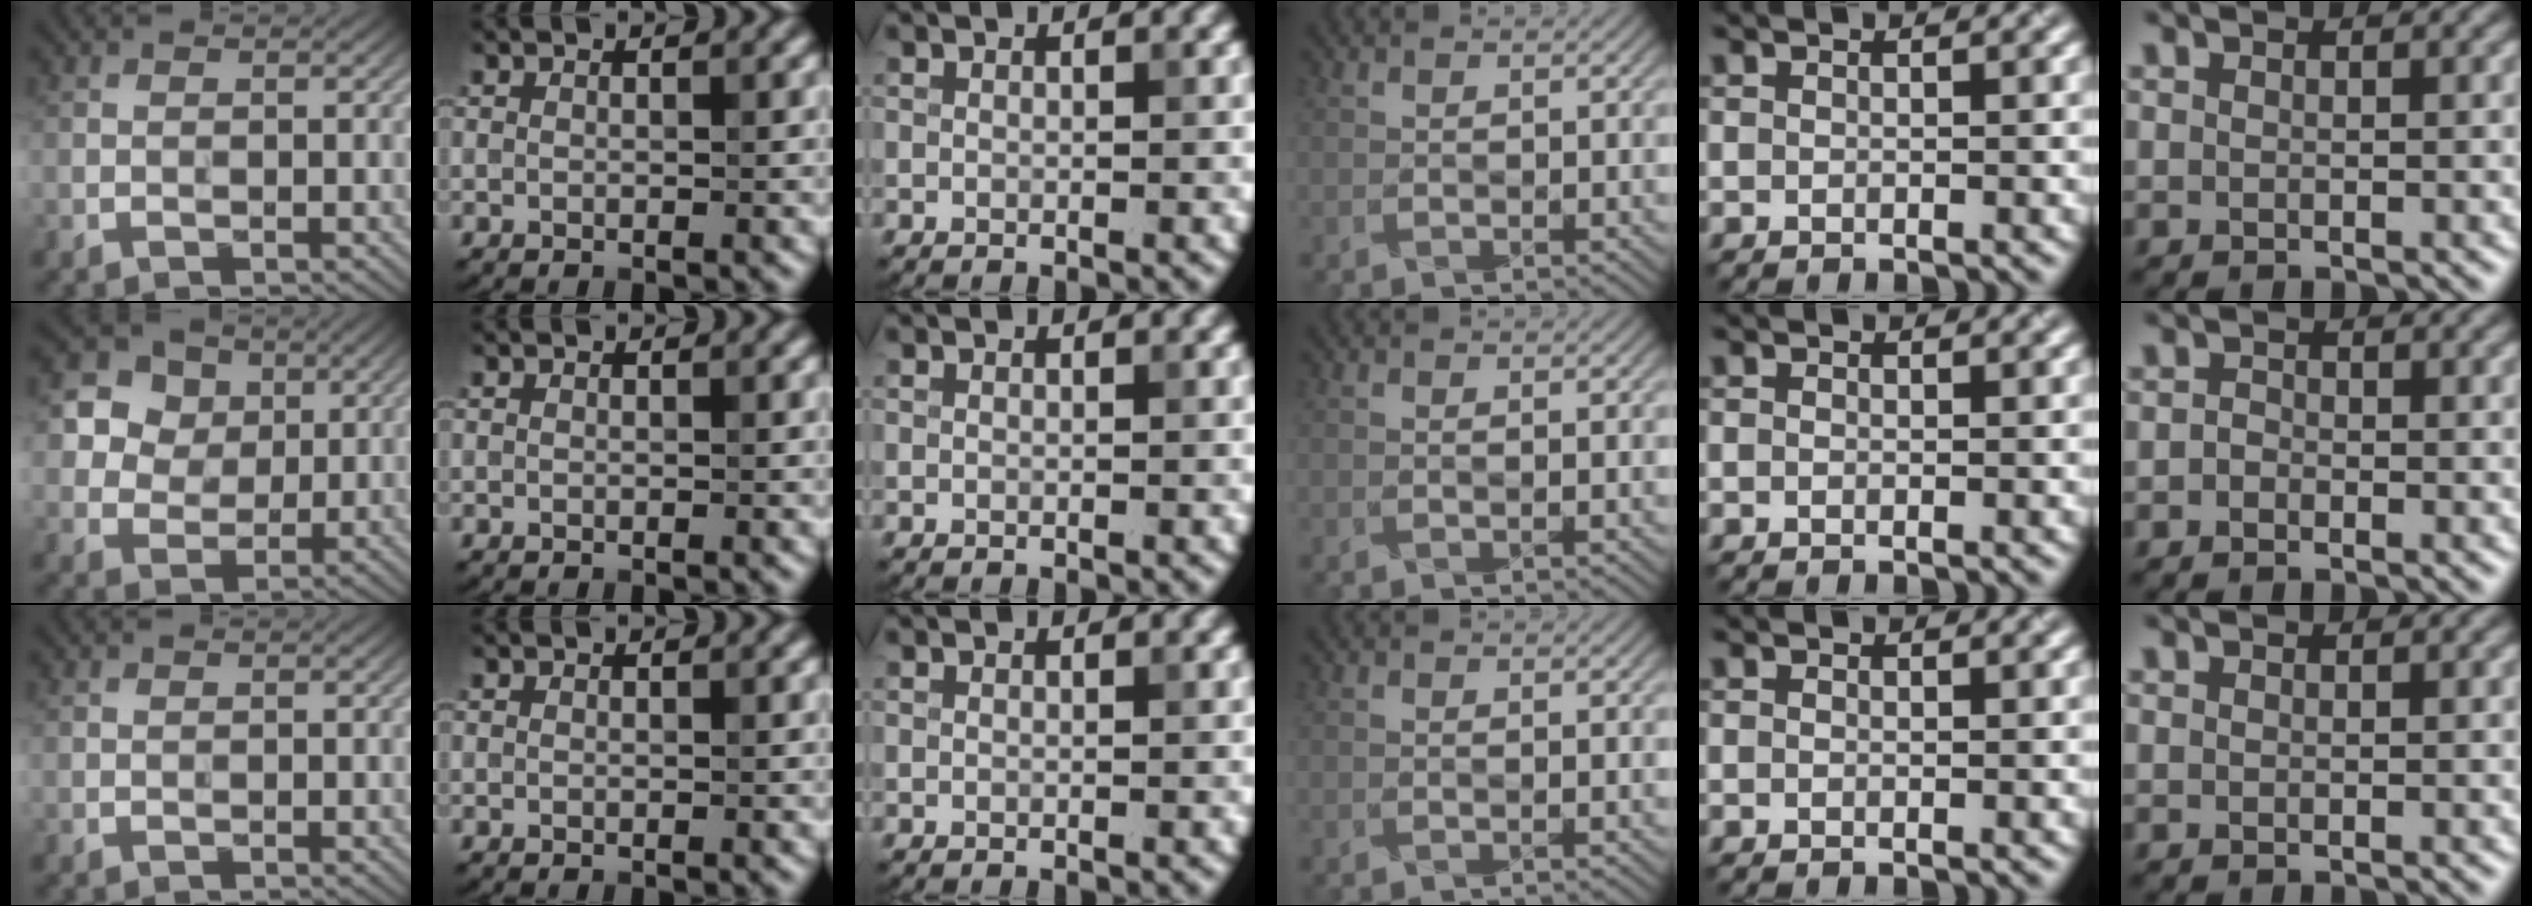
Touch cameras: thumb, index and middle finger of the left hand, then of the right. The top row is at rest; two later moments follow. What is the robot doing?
{"motion": "wrap", "object": "paper"}